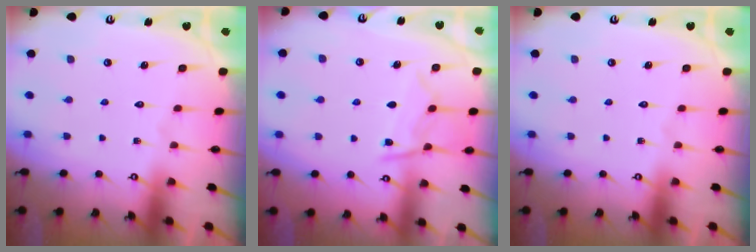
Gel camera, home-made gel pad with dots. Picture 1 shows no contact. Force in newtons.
{"total": 9.7, "press": 9.7, "slide": 0.8}
{"total": 0.0}